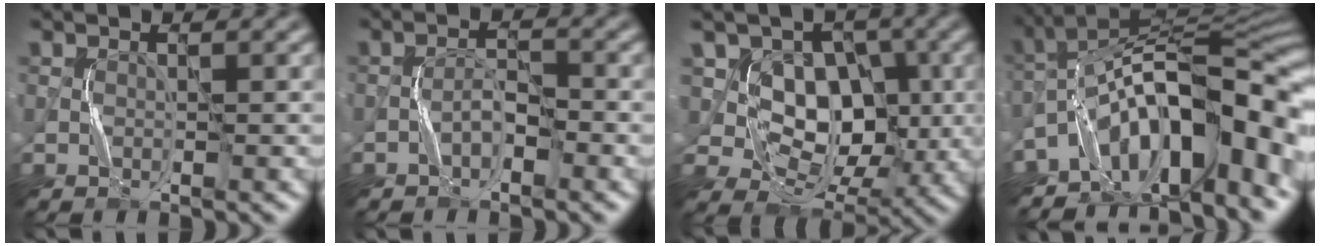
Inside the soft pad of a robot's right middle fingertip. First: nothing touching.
{"total": 1.7, "force": [-1.1, 0.6, 1.1], "torque": [-0.020, 0.008, -0.023]}
{"total": 9.0, "force": [1.8, 7.0, 5.3], "torque": [-0.078, 0.001, 0.011]}
{"total": 13.2, "force": [-5.8, 5.1, 10.8], "torque": [-0.150, 0.017, -0.101]}